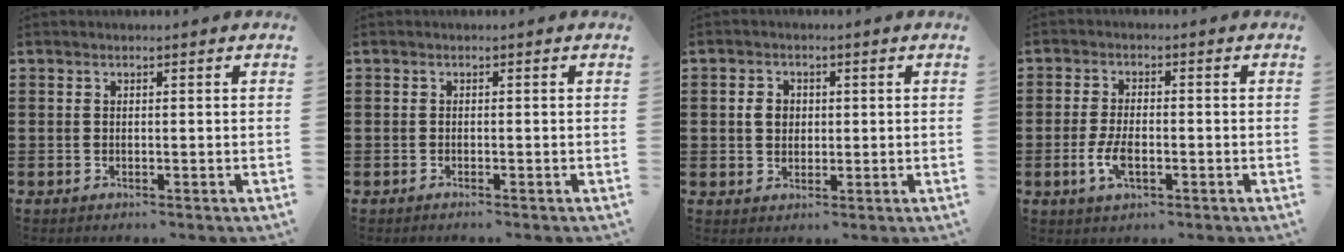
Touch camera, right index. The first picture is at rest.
{"total": 0.6, "force": [-0.6, -0.2, 0.0], "torque": [0.000, -0.002, -0.011]}
{"total": 2.5, "force": [0.1, 2.1, 1.4], "torque": [-0.033, 0.010, 0.000]}
{"total": 4.6, "force": [-1.5, 2.1, 3.8], "torque": [-0.085, -0.002, -0.030]}